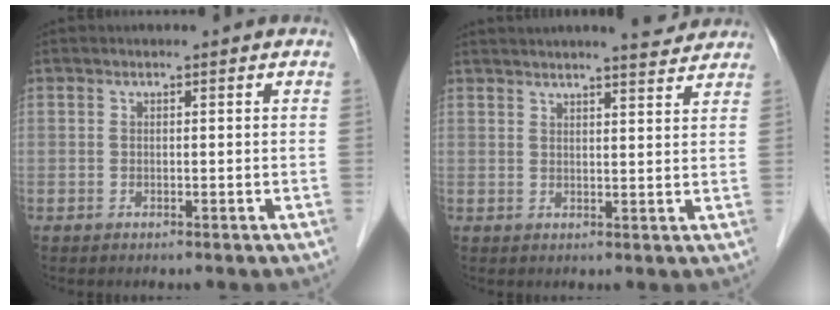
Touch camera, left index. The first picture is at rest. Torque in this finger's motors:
{"motor_torque": [0.99, -1.15, 0.35, 0.05]}